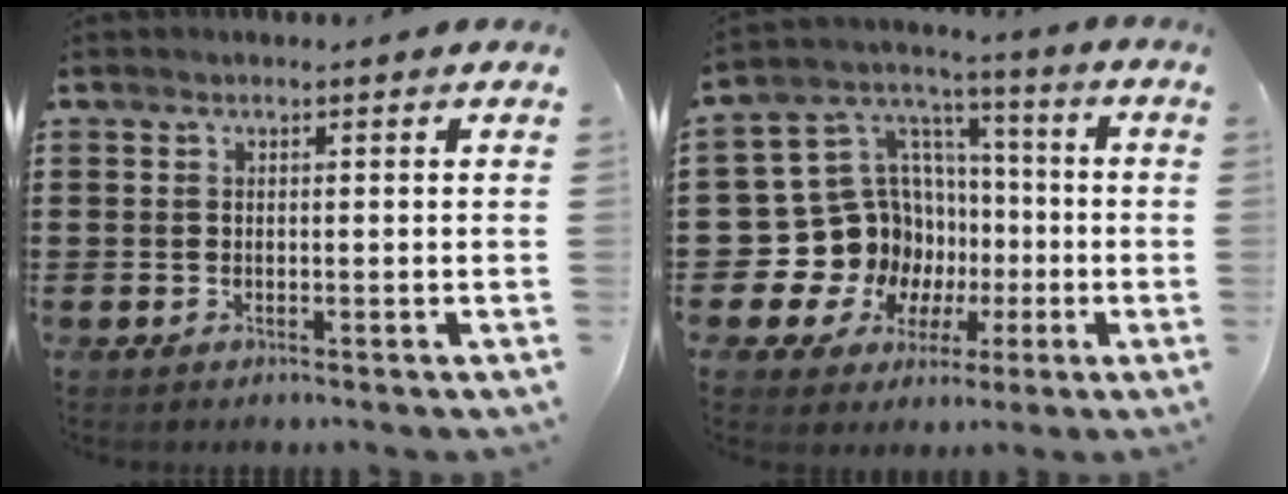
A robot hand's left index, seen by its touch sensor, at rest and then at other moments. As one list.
[{"total": 16.4, "force": [-2.7, 14.9, 6.5], "torque": [-0.178, -0.028, -0.013]}]